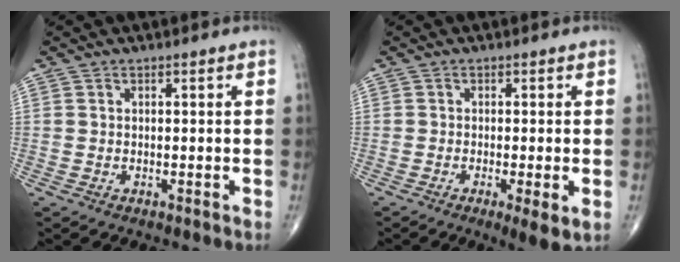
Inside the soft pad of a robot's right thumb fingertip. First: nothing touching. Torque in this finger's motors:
{"motor_torque": [-0.11, 0.13, -0.18, -0.25, 0.01]}